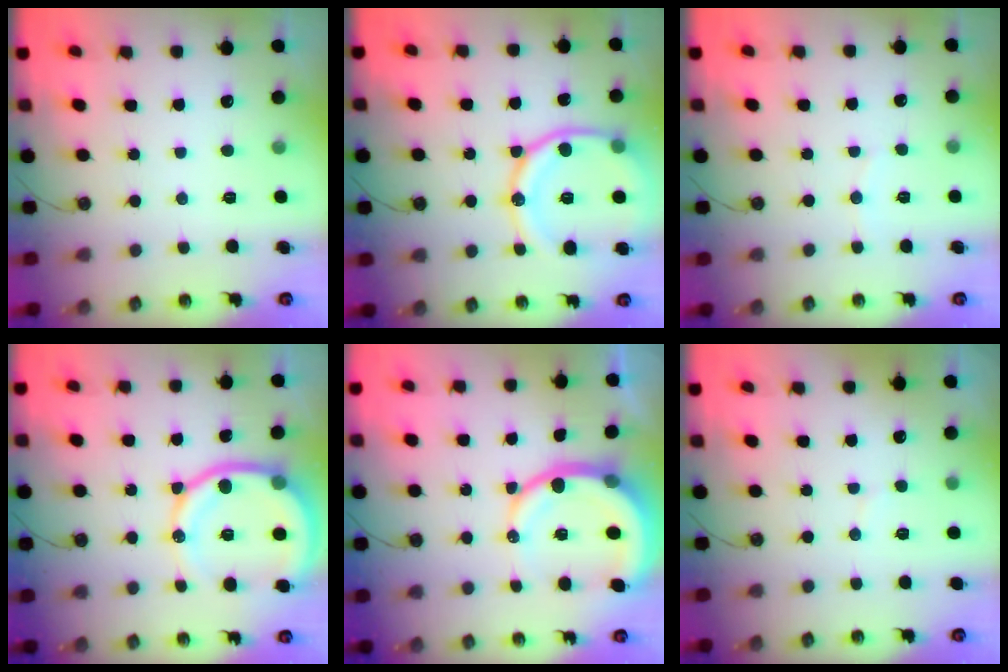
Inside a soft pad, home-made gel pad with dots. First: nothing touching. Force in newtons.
{"total": 17.7, "press": 17.6, "slide": 1.9}
{"total": 3.1, "press": 3.1, "slide": 0.3}
{"total": 15.7, "press": 15.5, "slide": 1.8}
{"total": 13.2, "press": 13.1, "slide": 1.7}
{"total": 2.8, "press": 2.8, "slide": 0.3}